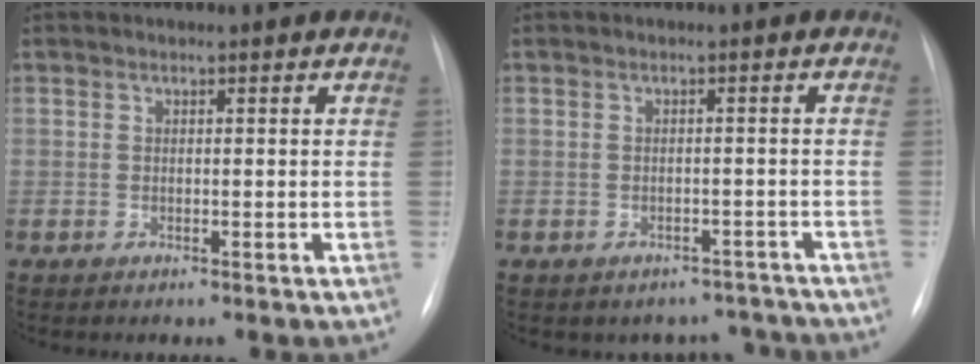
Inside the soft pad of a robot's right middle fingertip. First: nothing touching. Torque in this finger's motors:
{"motor_torque": [0.06, -0.06, 0.01, 0.00]}